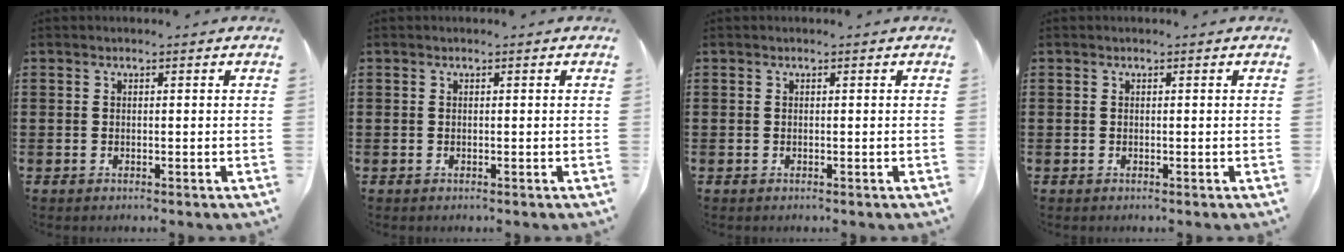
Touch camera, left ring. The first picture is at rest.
{"total": 0.0}
{"total": 0.0}
{"total": 0.0}